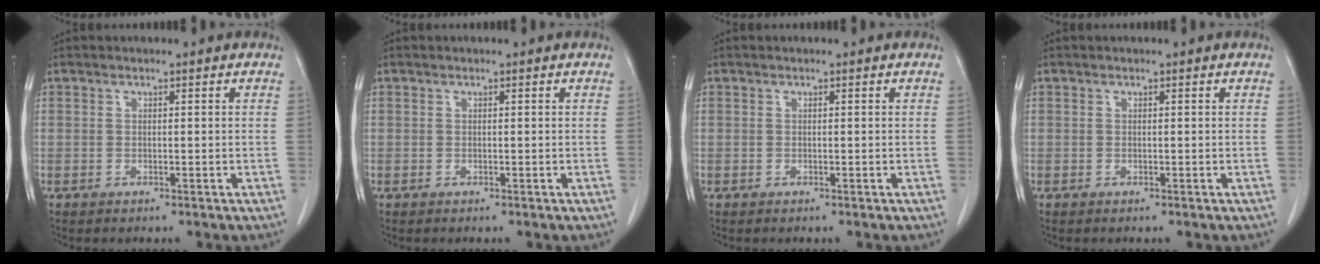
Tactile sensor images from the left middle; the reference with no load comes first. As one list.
[{"total": 0.0}, {"total": 0.0}, {"total": 0.0}]